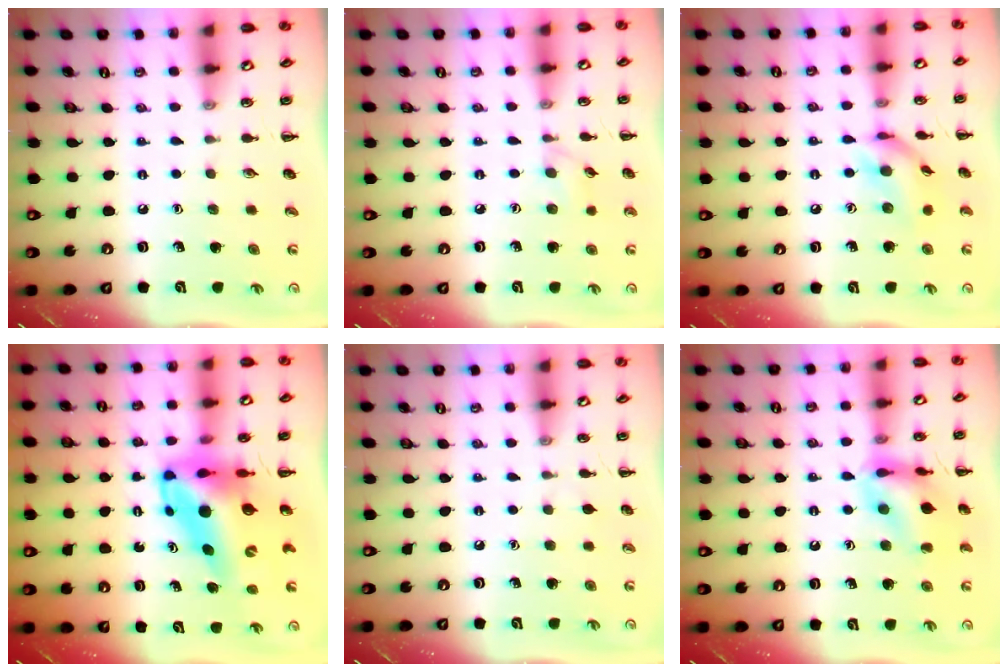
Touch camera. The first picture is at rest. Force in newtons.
{"total": 5.4, "press": 5.0, "slide": 2.1}
{"total": 11.9, "press": 11.8, "slide": 1.4}
{"total": 13.2, "press": 12.5, "slide": 4.1}
{"total": 3.3, "press": 3.1, "slide": 1.1}
{"total": 15.4, "press": 15.3, "slide": 1.6}